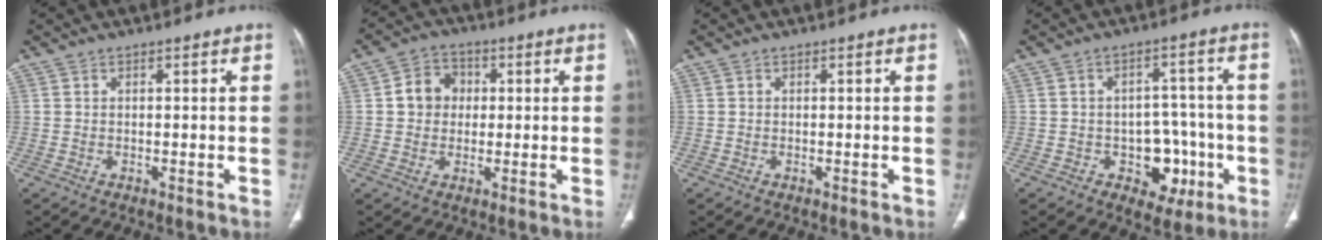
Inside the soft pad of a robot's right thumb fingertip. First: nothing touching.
{"total": 6.5, "force": [0.8, 5.7, 3.0], "torque": [-0.024, 0.010, 0.005]}
{"total": 0.0}
{"total": 9.1, "force": [-3.0, 6.5, 5.6], "torque": [-0.029, 0.028, -0.033]}